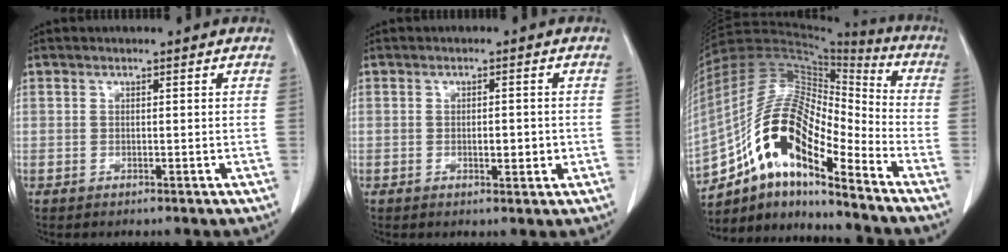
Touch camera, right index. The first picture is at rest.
{"total": 2.6, "force": [-0.5, 1.0, 2.3], "torque": [-0.038, 0.000, -0.004]}
{"total": 17.1, "force": [-10.3, 4.8, 12.8], "torque": [-0.249, 0.033, -0.181]}